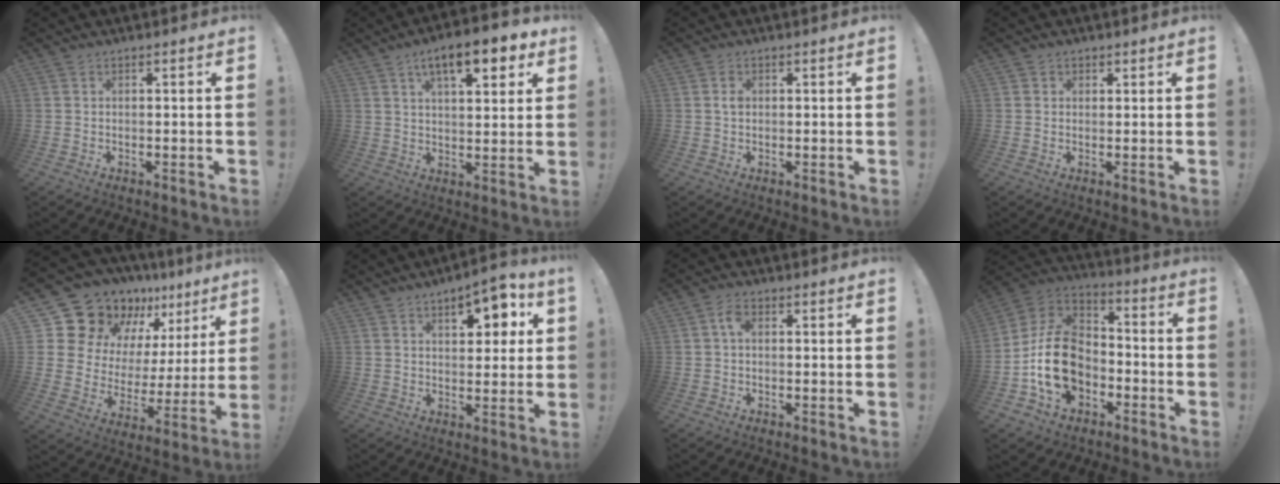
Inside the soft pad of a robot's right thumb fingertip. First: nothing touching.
{"total": 12.4, "force": [6.2, 4.5, 9.8], "torque": [-0.139, -0.020, 0.097]}
{"total": 1.6, "force": [0.2, 1.2, 1.1], "torque": [-0.017, 0.003, 0.001]}
{"total": 1.3, "force": [0.7, 1.1, 0.3], "torque": [0.001, -0.004, 0.012]}
{"total": 18.5, "force": [14.3, 10.0, 6.0], "torque": [-0.106, -0.108, 0.284]}
{"total": 9.7, "force": [4.4, 4.3, 7.5], "torque": [-0.087, -0.017, 0.068]}
{"total": 3.3, "force": [0.4, 1.9, 2.8], "torque": [-0.053, 0.011, 0.006]}
{"total": 18.4, "force": [-5.2, 13.7, 11.2], "torque": [-0.209, 0.040, -0.079]}